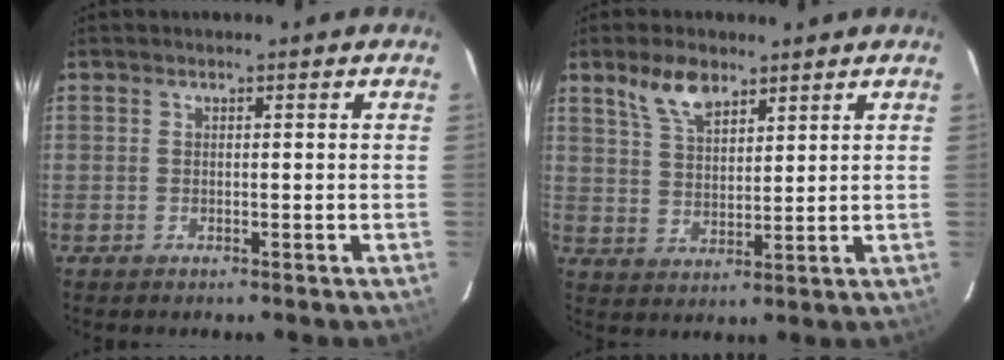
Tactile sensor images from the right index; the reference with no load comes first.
{"total": 7.3, "force": [5.0, 3.3, 4.1], "torque": [-0.075, 0.010, 0.098]}